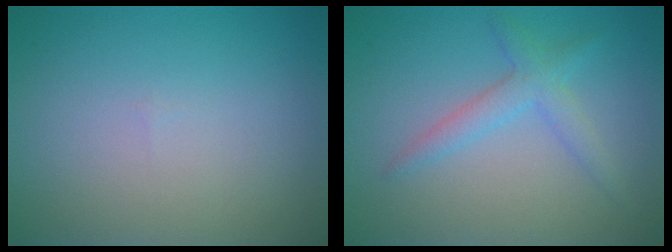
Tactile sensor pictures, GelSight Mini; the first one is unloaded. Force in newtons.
{"total": 2.4, "press": 2.4, "slide": 0.2}